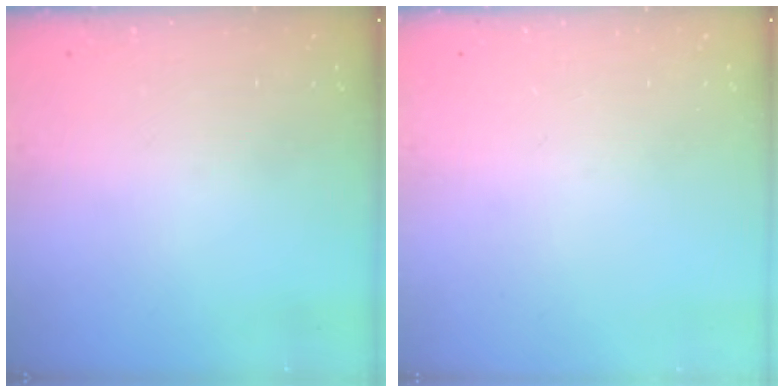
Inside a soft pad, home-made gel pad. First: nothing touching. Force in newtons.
{"total": 0.0}